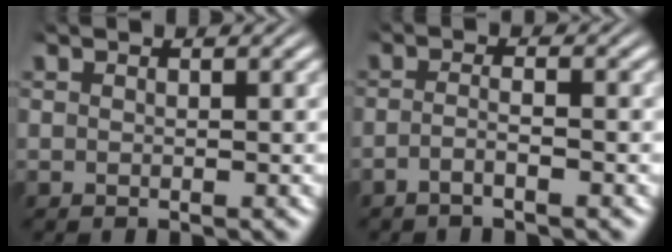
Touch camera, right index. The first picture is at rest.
{"total": 2.3, "force": [-1.8, 0.0, 1.4], "torque": [-0.035, -0.012, -0.029]}